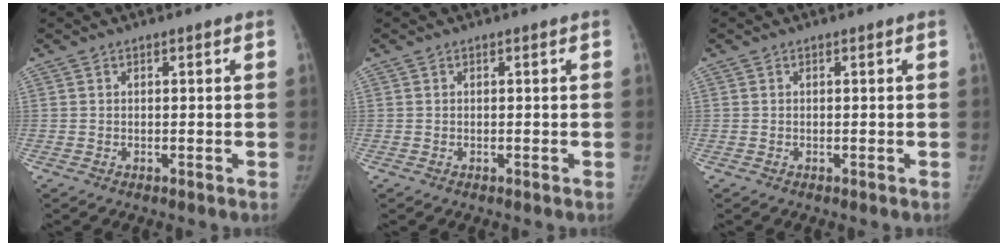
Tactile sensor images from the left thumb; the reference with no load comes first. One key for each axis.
{"total": 0.0}
{"total": 0.0}